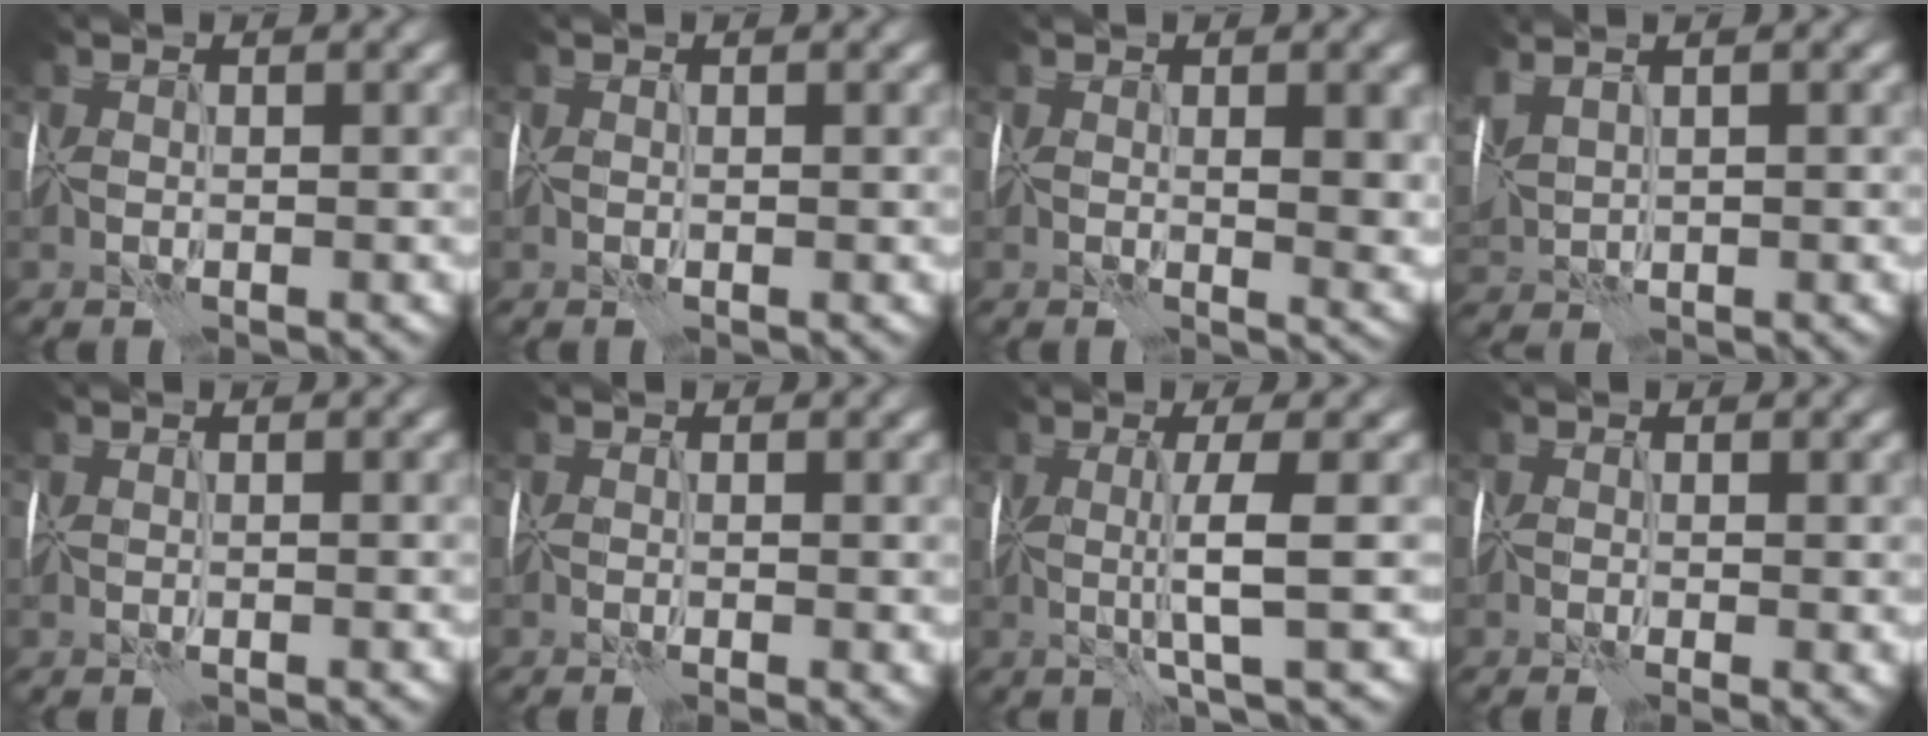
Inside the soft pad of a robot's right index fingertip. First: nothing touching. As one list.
[{"total": 0.0}, {"total": 4.1, "force": [0.5, 1.1, 3.9], "torque": [-0.056, -0.006, 0.010]}, {"total": 4.5, "force": [2.0, 2.1, 3.4], "torque": [-0.098, 0.018, 0.043]}, {"total": 0.0}, {"total": 1.0, "force": [-0.2, 0.1, 1.0], "torque": [-0.015, -0.002, -0.005]}, {"total": 3.0, "force": [-0.7, -0.2, 2.9], "torque": [-0.060, -0.007, -0.014]}, {"total": 1.4, "force": [-0.2, 0.3, 1.4], "torque": [-0.022, -0.003, -0.006]}]